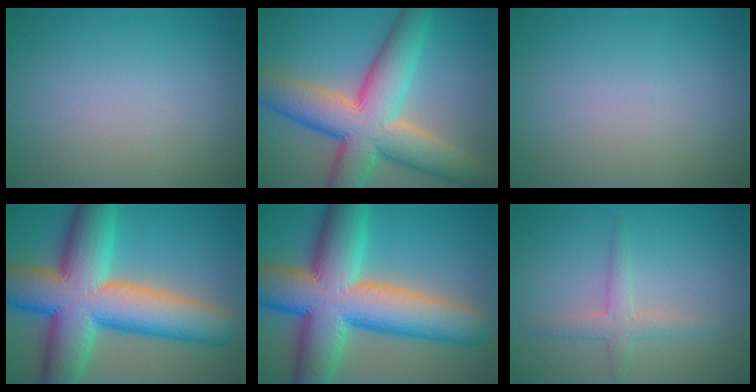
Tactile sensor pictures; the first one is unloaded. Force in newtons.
{"total": 11.5, "press": 11.5, "slide": 0.5}
{"total": 0.0}
{"total": 15.8, "press": 15.8, "slide": 0.6}
{"total": 15.8, "press": 15.8, "slide": 0.6}
{"total": 2.3, "press": 2.3, "slide": 0.1}